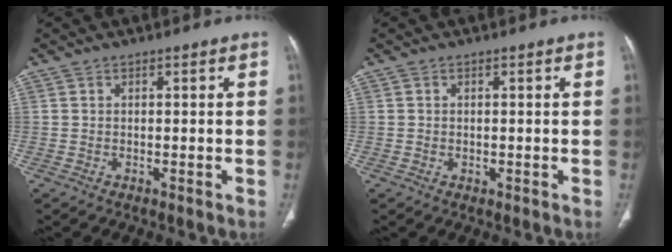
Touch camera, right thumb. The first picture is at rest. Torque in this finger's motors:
{"motor_torque": [-0.34, 0.11, 0.10, 0.40, -0.03]}